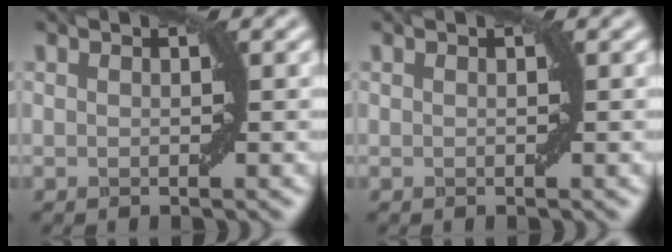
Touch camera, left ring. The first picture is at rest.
{"total": 0.0}